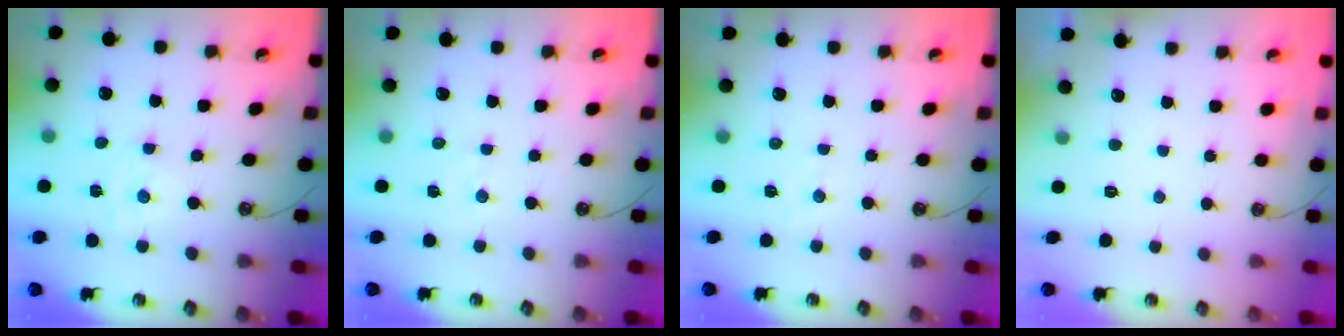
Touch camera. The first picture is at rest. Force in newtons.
{"total": 2.3, "press": 2.3, "slide": 0.3}
{"total": 3.7, "press": 3.7, "slide": 0.5}
{"total": 0.0}